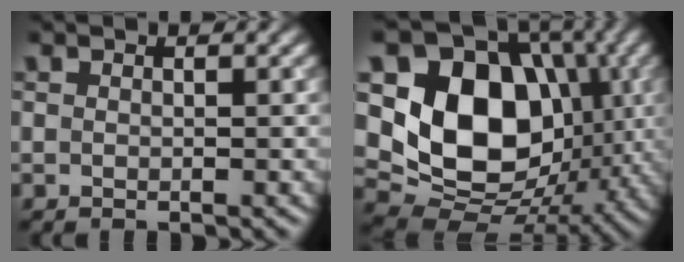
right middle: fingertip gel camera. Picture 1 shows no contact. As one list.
[{"total": 13.0, "force": [1.3, 10.1, 8.2], "torque": [-0.136, -0.011, 0.014]}]